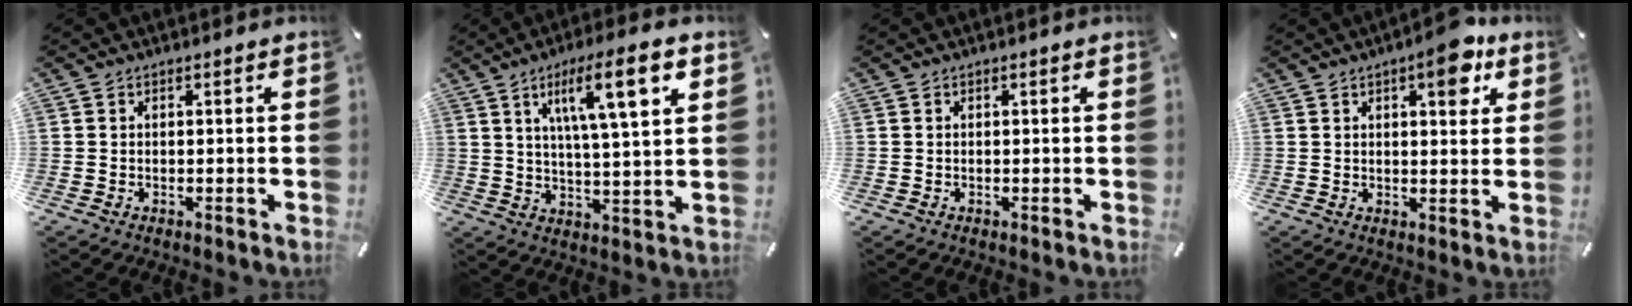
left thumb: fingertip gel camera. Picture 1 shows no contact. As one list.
[{"total": 13.1, "force": [6.1, 2.3, 11.3], "torque": [-0.188, -0.014, 0.094]}, {"total": 0.0}, {"total": 8.6, "force": [4.5, 3.3, 6.5], "torque": [-0.078, -0.022, 0.068]}]